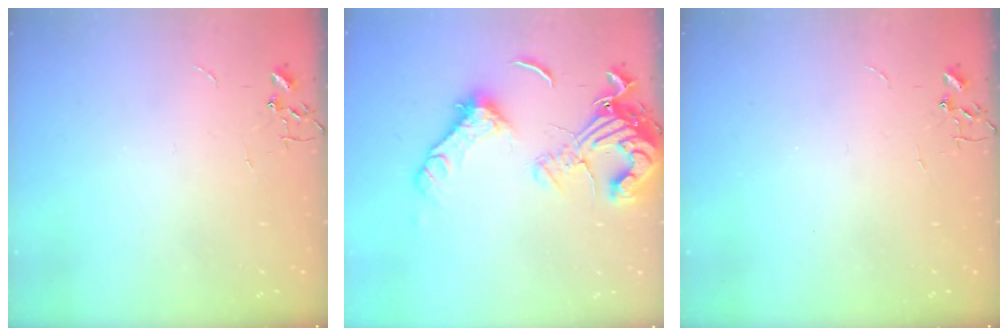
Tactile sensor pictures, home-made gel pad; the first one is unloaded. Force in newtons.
{"total": 18.8, "press": 18.7, "slide": 2.3}
{"total": 0.0}